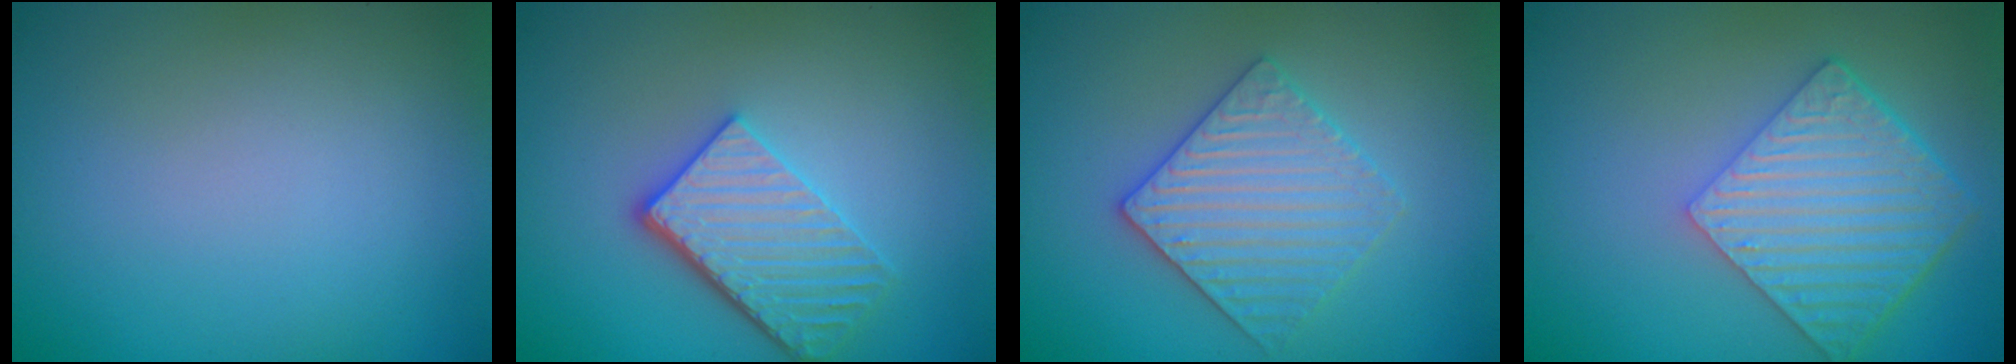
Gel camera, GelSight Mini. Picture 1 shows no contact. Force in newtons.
{"total": 4.5, "press": 3.6, "slide": 2.6}
{"total": 3.9, "press": 3.8, "slide": 0.7}
{"total": 6.9, "press": 4.8, "slide": 4.9}